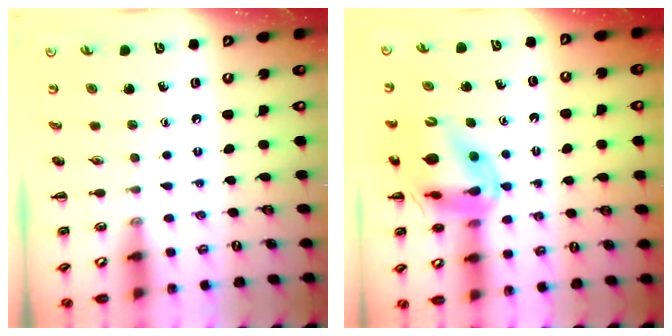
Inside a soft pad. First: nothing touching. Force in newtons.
{"total": 14.4, "press": 13.7, "slide": 4.4}